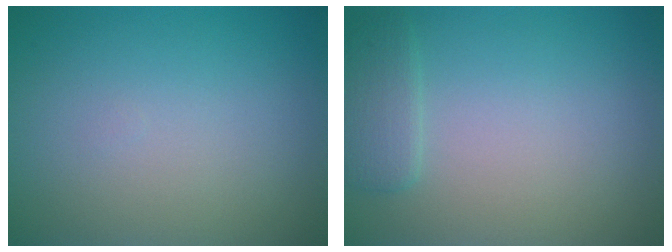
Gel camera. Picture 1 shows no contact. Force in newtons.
{"total": 1.8, "press": 1.8, "slide": 0.1}